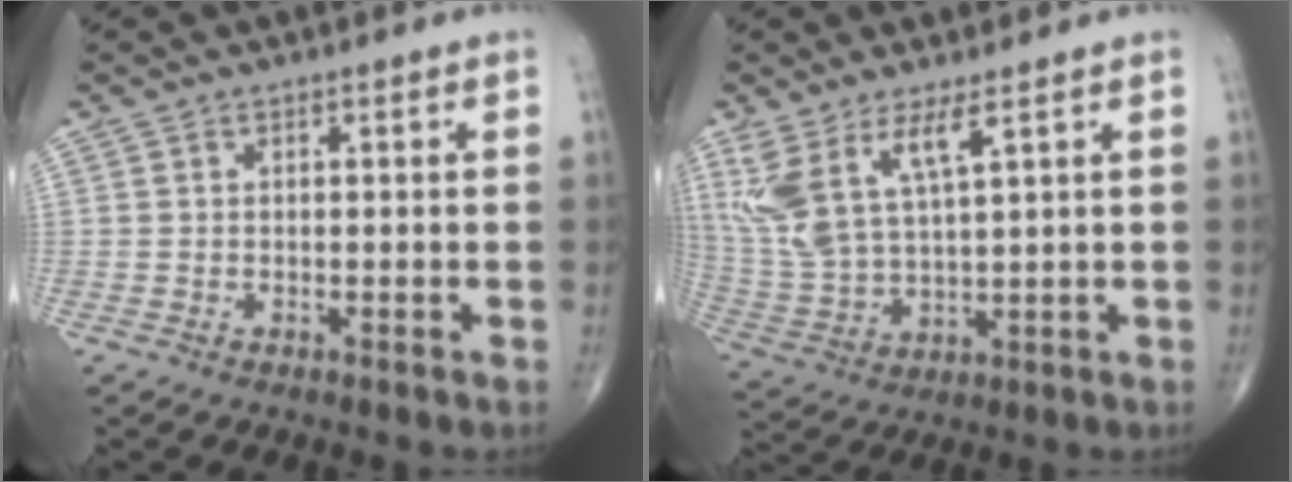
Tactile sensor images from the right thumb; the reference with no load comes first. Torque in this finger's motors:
{"motor_torque": [-0.08, 0.56, 1.30, 0.87, 0.14]}